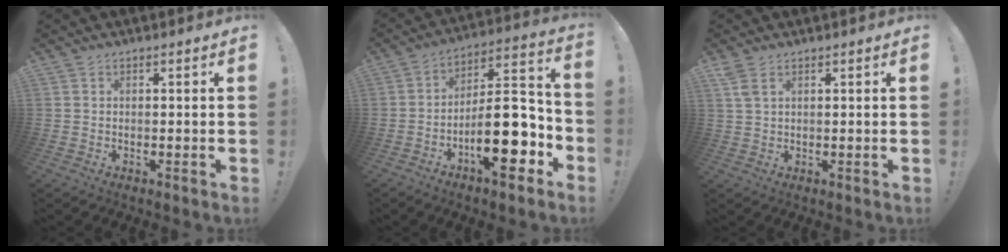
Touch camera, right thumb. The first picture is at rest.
{"total": 19.9, "force": [-7.3, 7.6, 16.9], "torque": [-0.261, 0.044, -0.112]}
{"total": 3.8, "force": [2.2, 1.6, 2.7], "torque": [-0.056, -0.003, 0.043]}